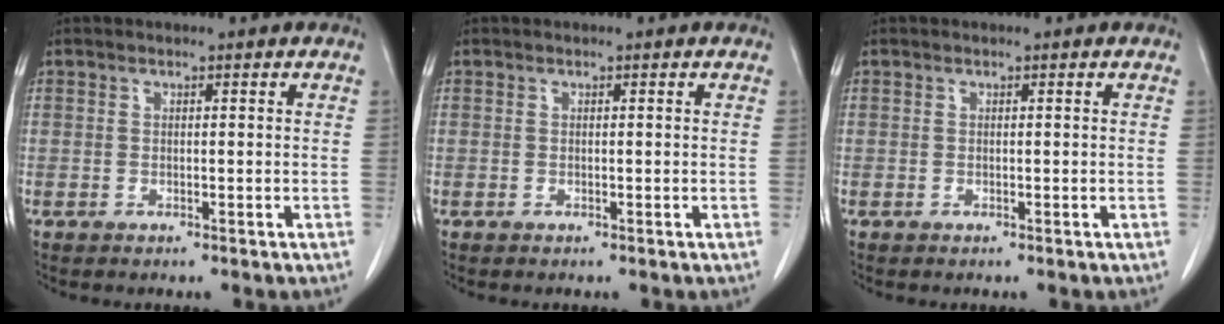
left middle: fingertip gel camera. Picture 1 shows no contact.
{"total": 0.0}
{"total": 0.0}